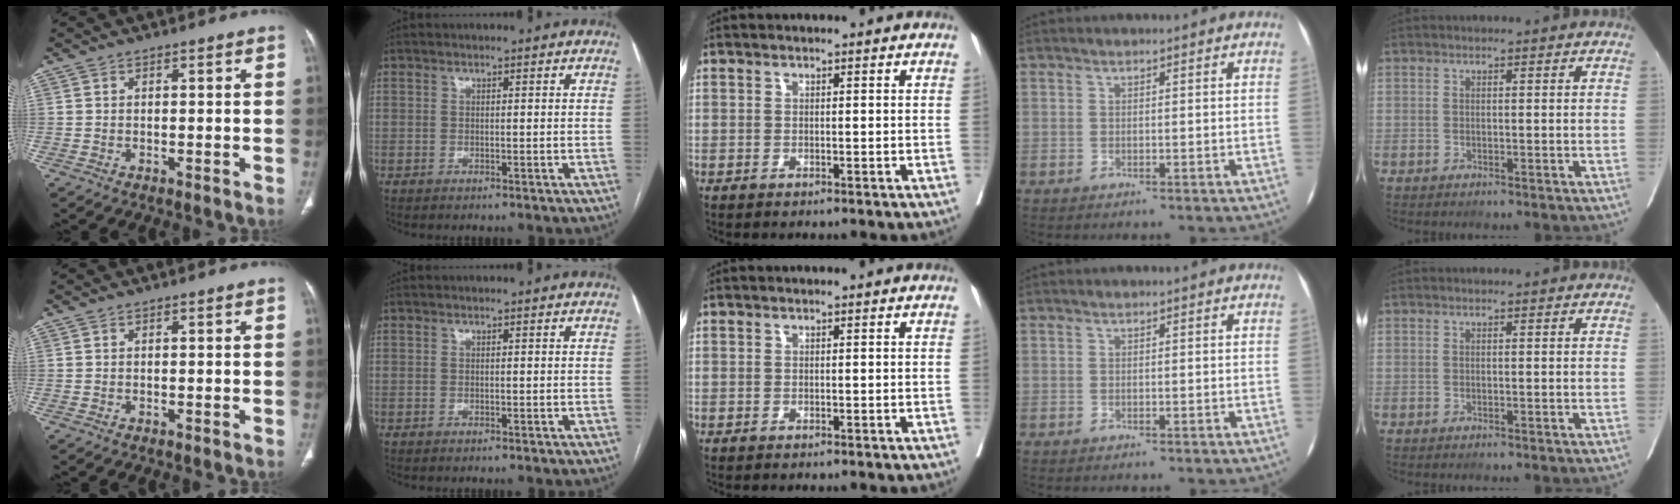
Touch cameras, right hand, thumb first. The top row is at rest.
{}